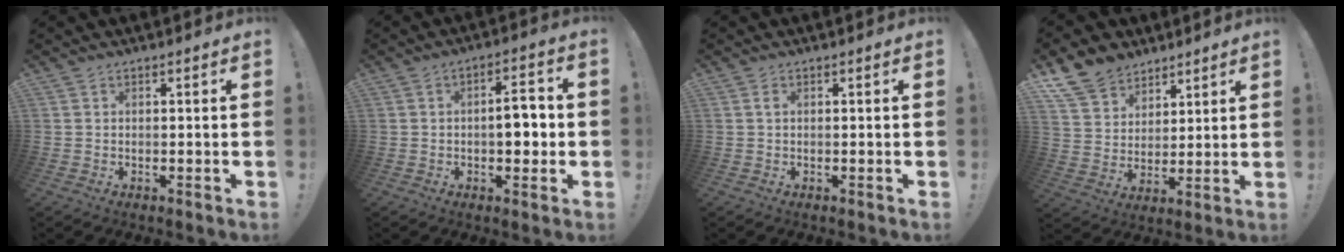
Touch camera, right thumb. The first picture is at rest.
{"total": 7.5, "force": [-1.0, 3.4, 6.6], "torque": [-0.090, 0.010, -0.022]}
{"total": 0.8, "force": [0.1, 0.3, 0.8], "torque": [-0.014, 0.003, 0.001]}
{"total": 11.8, "force": [8.6, 7.6, 2.5], "torque": [-0.045, -0.066, 0.171]}